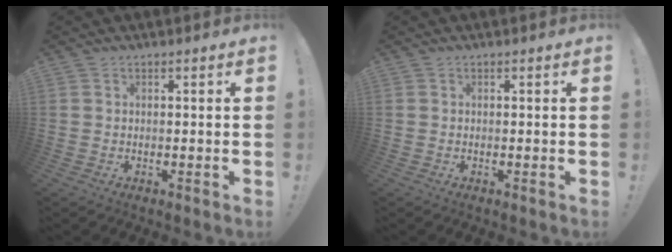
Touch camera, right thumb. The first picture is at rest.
{"total": 0.0}